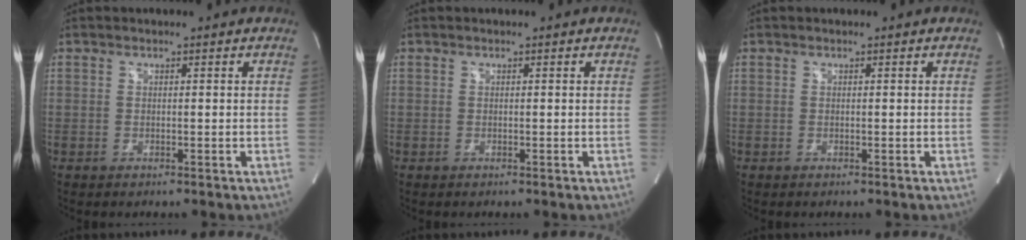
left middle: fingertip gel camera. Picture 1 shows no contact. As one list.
[{"total": 0.0}, {"total": 0.0}]